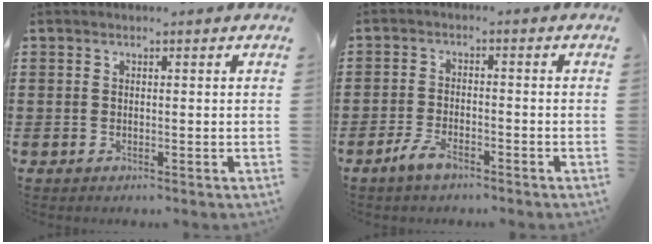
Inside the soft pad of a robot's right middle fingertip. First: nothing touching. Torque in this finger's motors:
{"motor_torque": [1.91, 0.23, 0.15, 0.10]}